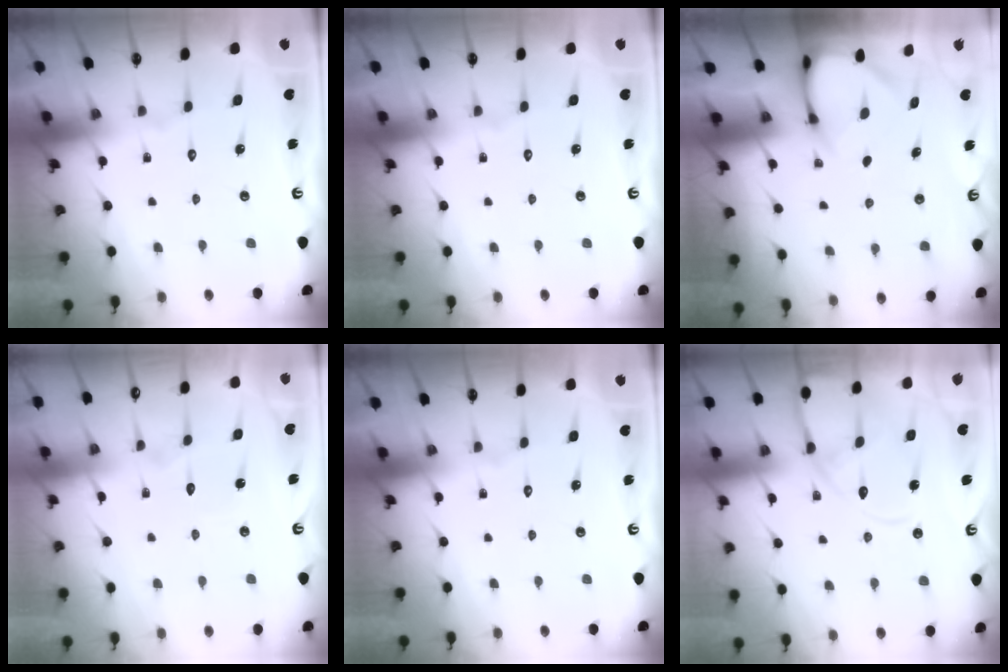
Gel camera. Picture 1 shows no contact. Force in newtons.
{"total": 0.0}
{"total": 3.6, "press": 3.5, "slide": 0.2}
{"total": 2.5, "press": 2.5, "slide": 0.2}
{"total": 0.0}
{"total": 12.1, "press": 12.0, "slide": 1.2}